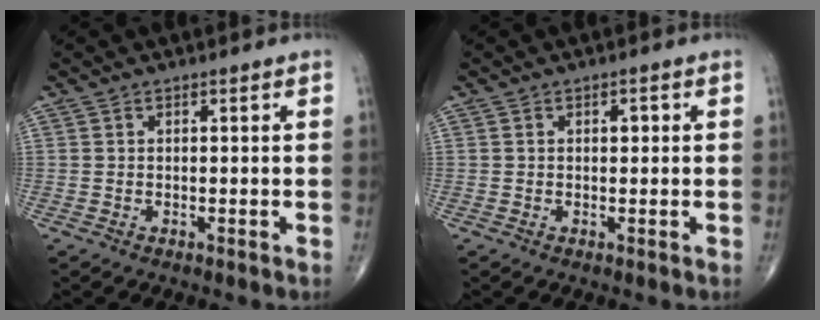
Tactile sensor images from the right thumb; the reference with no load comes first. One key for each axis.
{"total": 1.1, "fx": 0.2, "fy": 0.7, "fz": 0.8, "tx": -0.005, "ty": 0.001, "tz": 0.000}